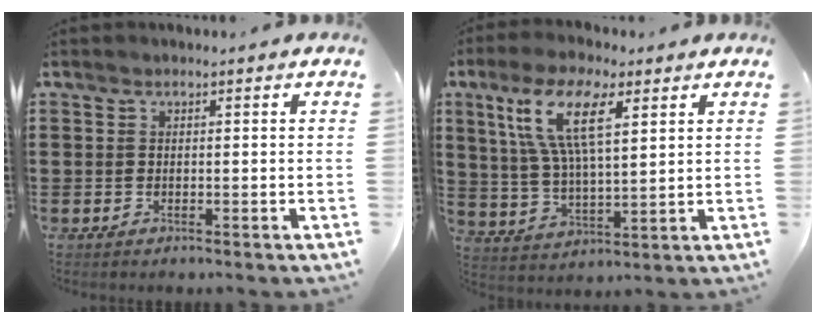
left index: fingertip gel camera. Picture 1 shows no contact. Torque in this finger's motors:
{"motor_torque": [2.14, 0.00, 1.05, 0.21]}